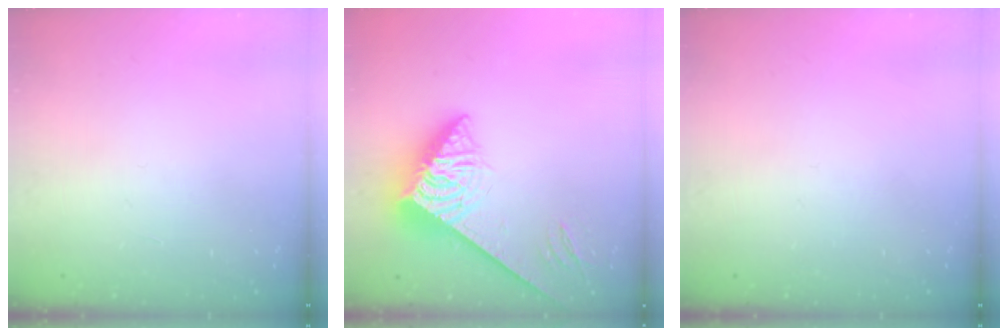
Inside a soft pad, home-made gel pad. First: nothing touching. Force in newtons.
{"total": 6.8, "press": 6.7, "slide": 1.0}
{"total": 0.0}